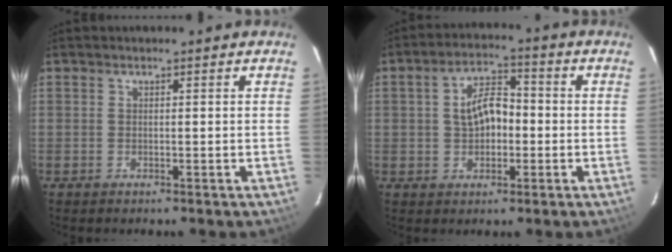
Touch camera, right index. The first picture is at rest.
{"total": 7.4, "force": [-0.4, 4.6, 5.7], "torque": [-0.106, 0.024, 0.002]}